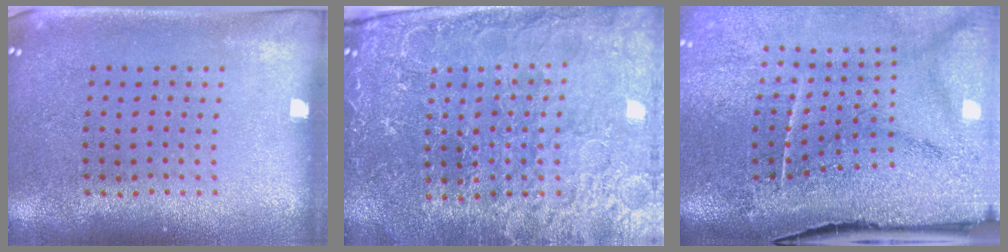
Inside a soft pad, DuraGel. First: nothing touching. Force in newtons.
{"total": 4.6, "press": 4.4, "slide": 1.3}
{"total": 4.7, "press": 3.8, "slide": 2.8}